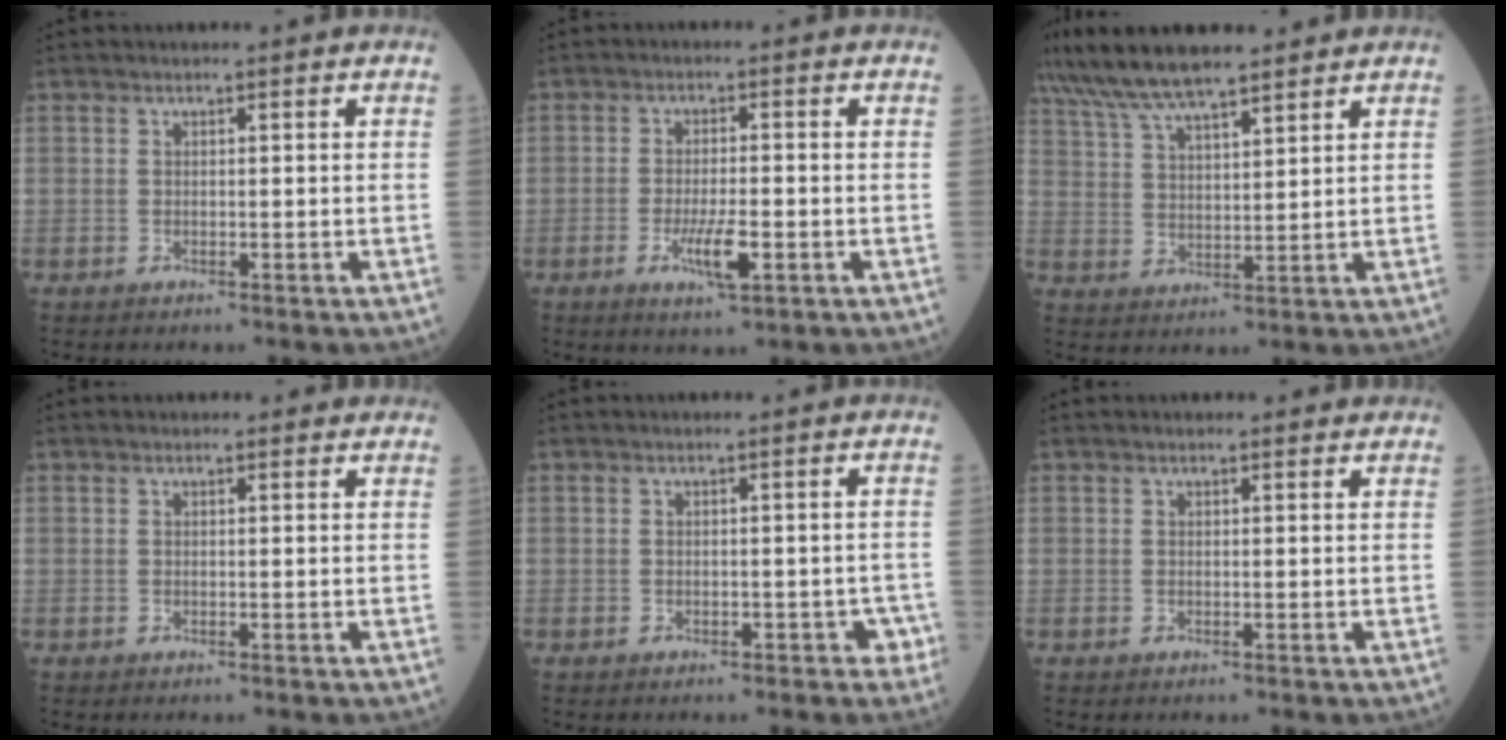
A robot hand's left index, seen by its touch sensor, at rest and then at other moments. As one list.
[{"total": 5.0, "force": [-1.9, 0.9, 4.5], "torque": [-0.088, -0.005, -0.031]}, {"total": 11.0, "force": [9.2, 1.7, 5.8], "torque": [-0.112, 0.027, 0.170]}, {"total": 1.4, "force": [1.2, 0.6, 0.5], "torque": [-0.007, 0.011, 0.009]}, {"total": 2.3, "force": [-1.2, 1.5, 1.3], "torque": [-0.005, 0.011, -0.012]}, {"total": 1.5, "force": [1.3, 0.5, 0.5], "torque": [-0.009, 0.012, 0.011]}]